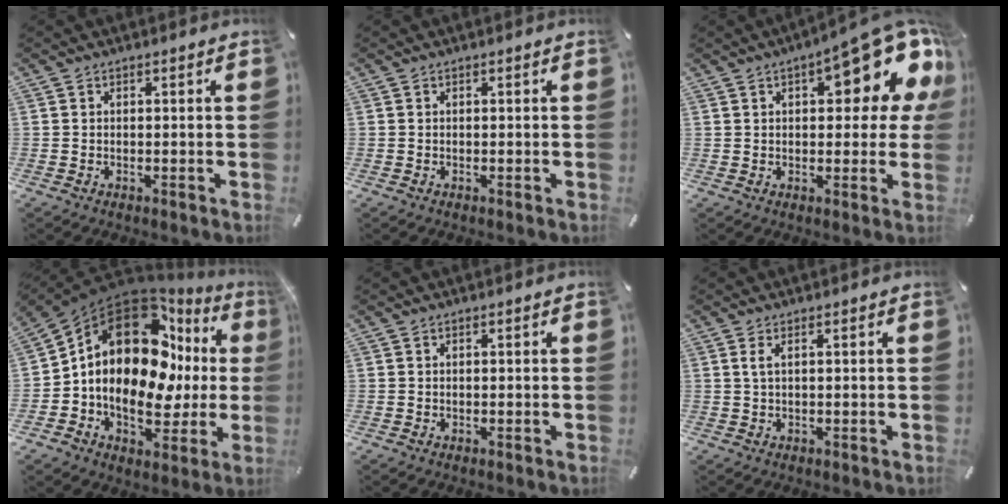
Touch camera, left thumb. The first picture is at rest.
{"total": 0.0}
{"total": 17.7, "force": [7.5, 6.8, 14.5], "torque": [-0.176, -0.038, 0.117]}
{"total": 20.1, "force": [3.5, 13.5, 14.5], "torque": [-0.234, -0.030, 0.054]}
{"total": 0.0}
{"total": 1.8, "force": [0.4, 0.3, 1.7], "torque": [-0.034, 0.001, 0.007]}